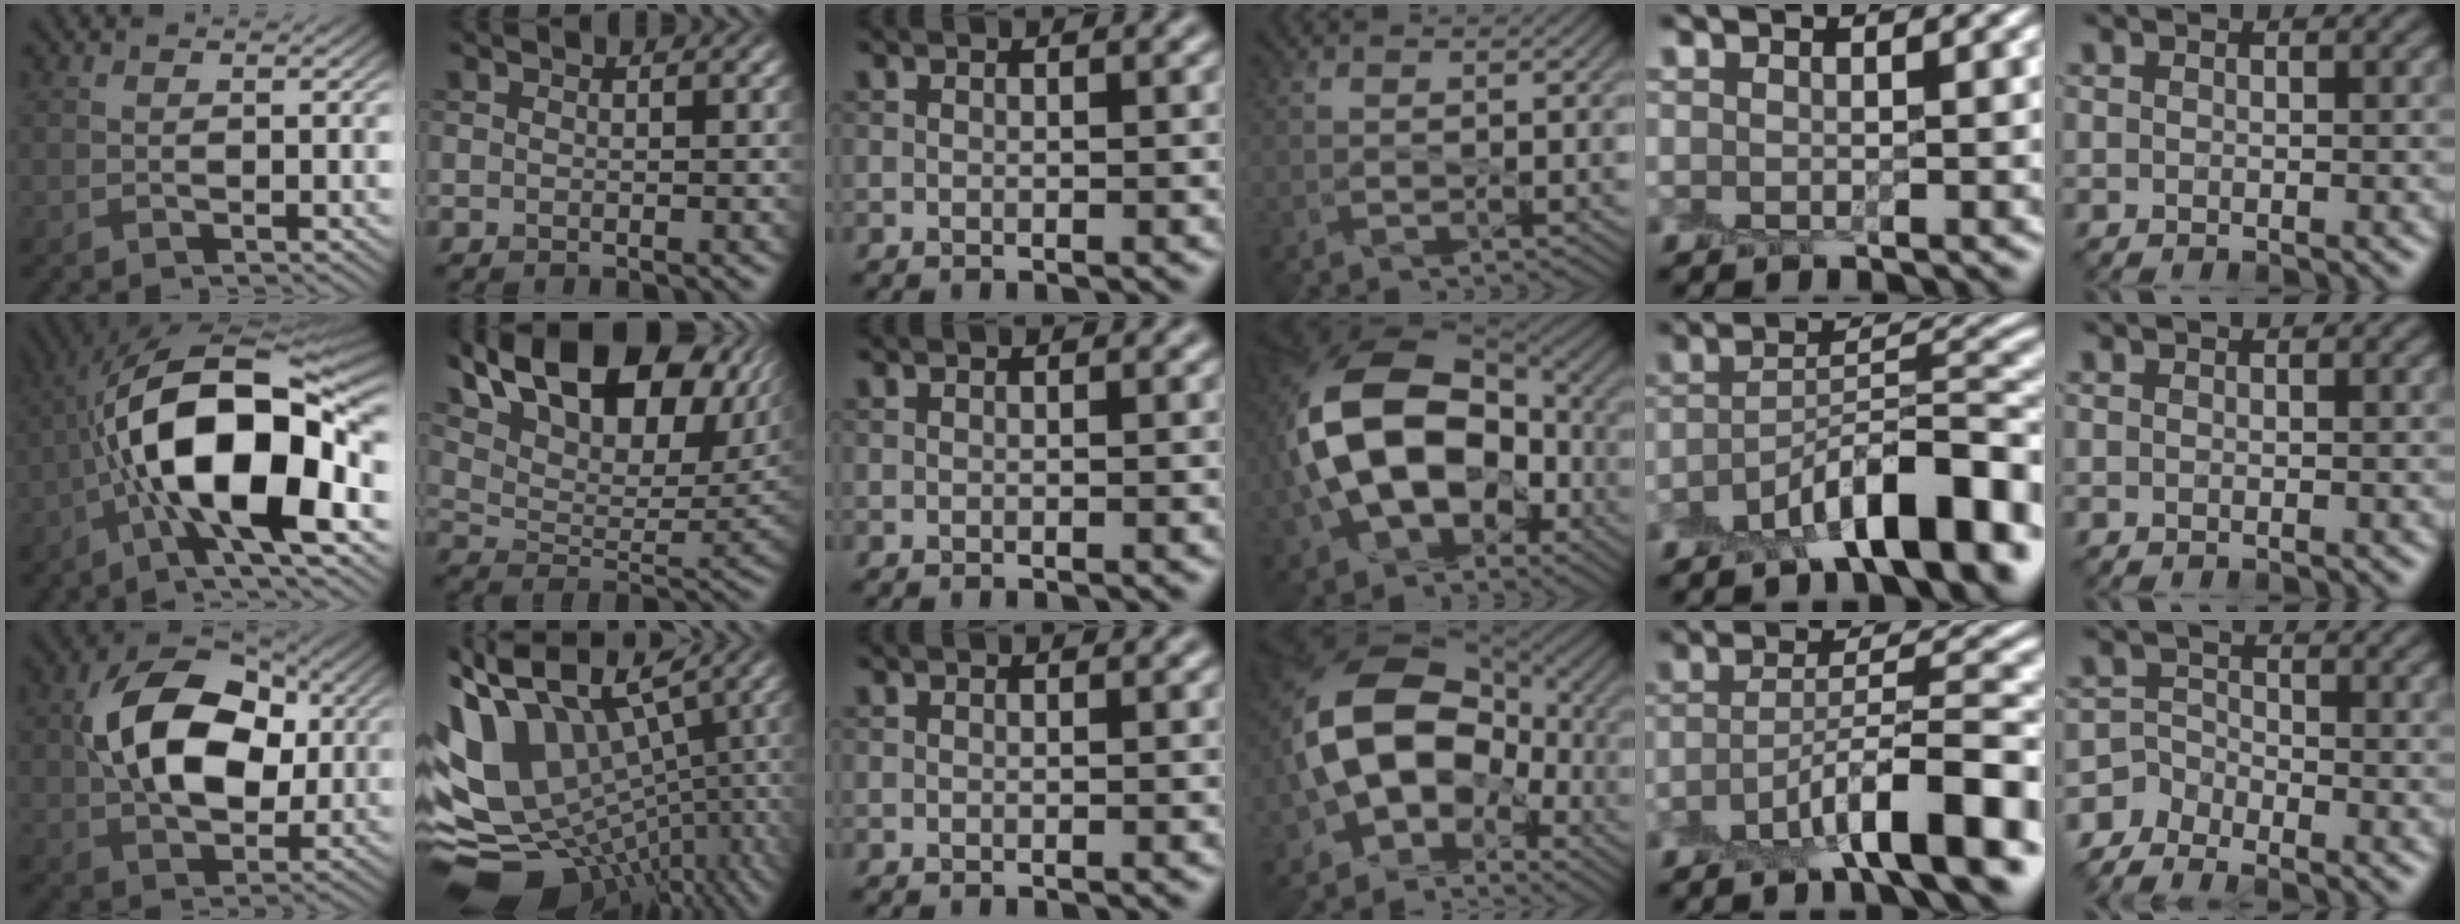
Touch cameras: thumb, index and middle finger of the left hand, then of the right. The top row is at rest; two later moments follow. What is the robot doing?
{"motion": "peel", "object": "plastic screen protector"}